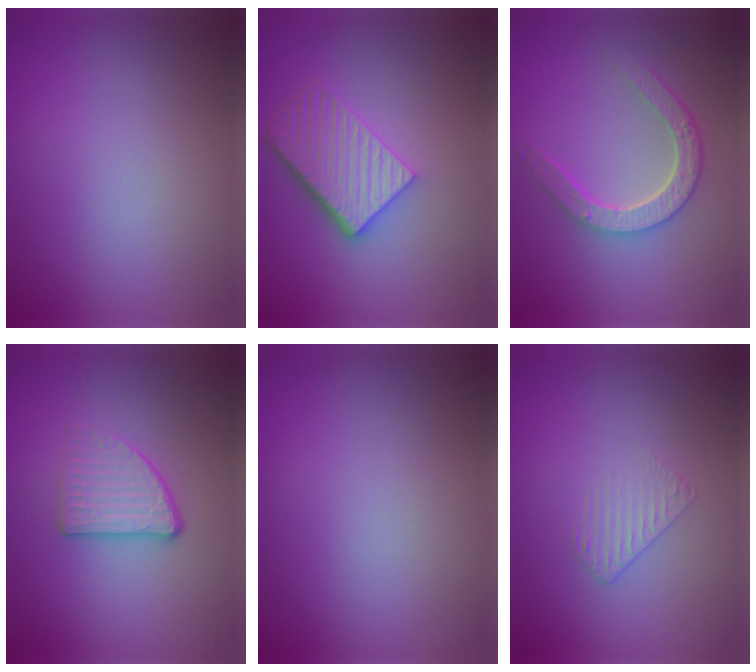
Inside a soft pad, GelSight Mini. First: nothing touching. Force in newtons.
{"total": 5.2, "press": 3.8, "slide": 3.5}
{"total": 4.3, "press": 3.4, "slide": 2.6}
{"total": 2.7, "press": 2.4, "slide": 1.2}
{"total": 0.0}
{"total": 1.0, "press": 0.3, "slide": 1.0}